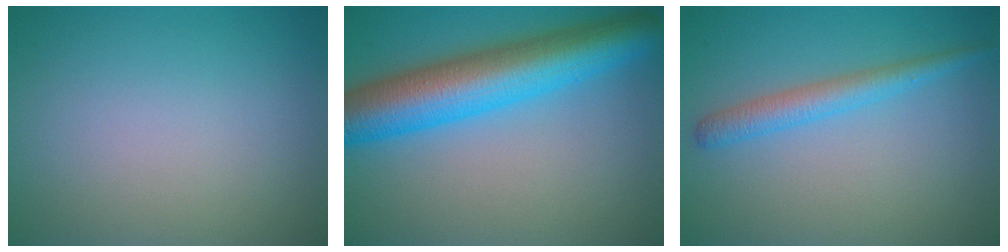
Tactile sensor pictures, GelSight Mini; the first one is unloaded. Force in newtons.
{"total": 9.7, "press": 9.7, "slide": 0.2}
{"total": 2.6, "press": 2.6, "slide": 0.1}